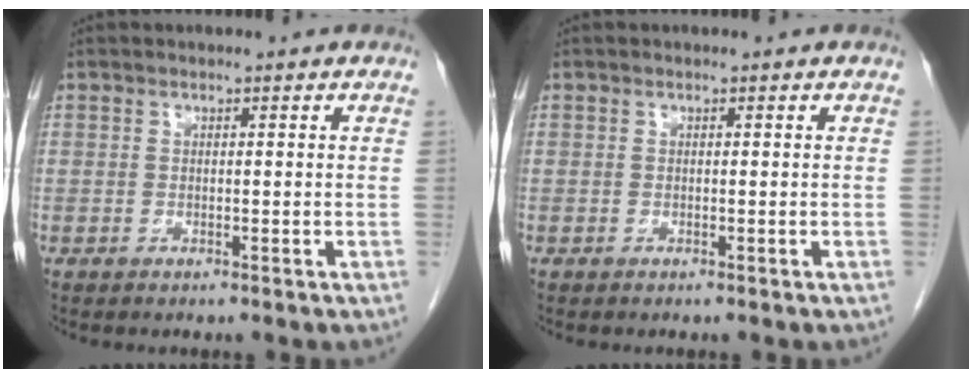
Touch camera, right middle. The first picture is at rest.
{"total": 0.0}